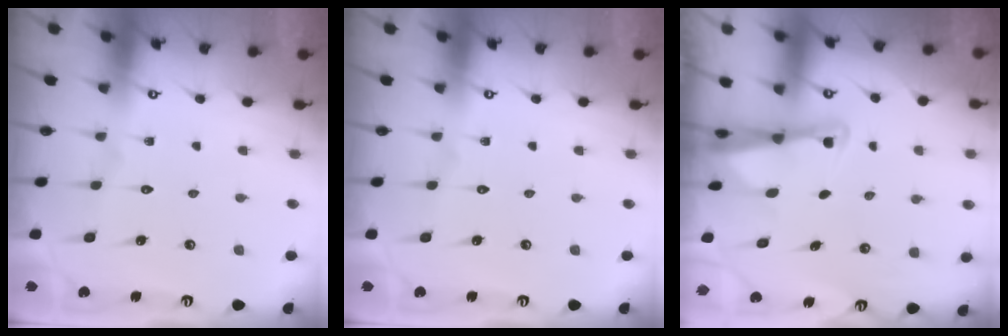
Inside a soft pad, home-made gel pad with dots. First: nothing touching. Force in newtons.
{"total": 0.0}
{"total": 2.6, "press": 2.6, "slide": 0.2}